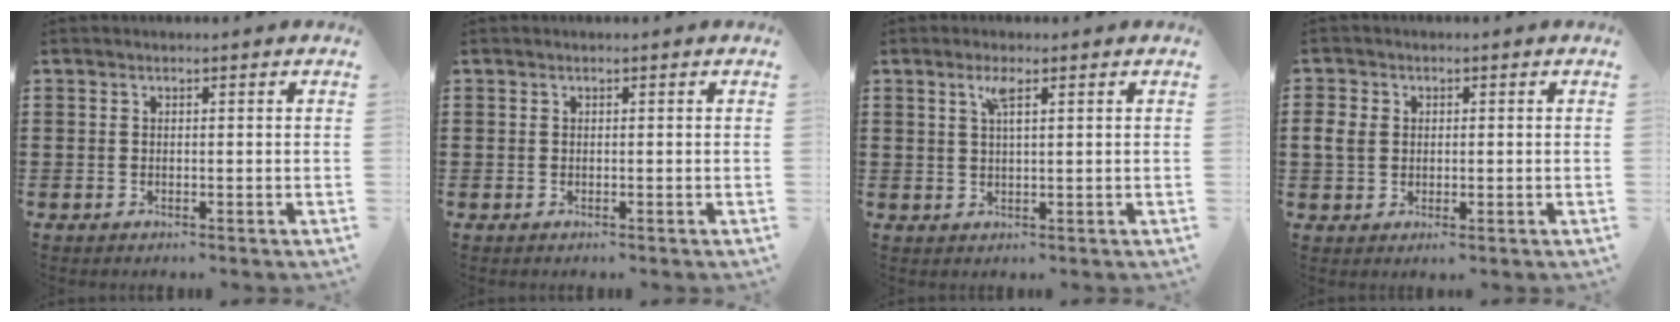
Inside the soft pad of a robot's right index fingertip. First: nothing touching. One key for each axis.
{"total": 0.0}
{"total": 2.6, "fx": 1.4, "fy": 0.4, "fz": 2.2, "tx": -0.048, "ty": 0.003, "tz": 0.022}
{"total": 3.0, "fx": 0.1, "fy": 2.3, "fz": 1.8, "tx": -0.050, "ty": 0.007, "tz": -0.002}